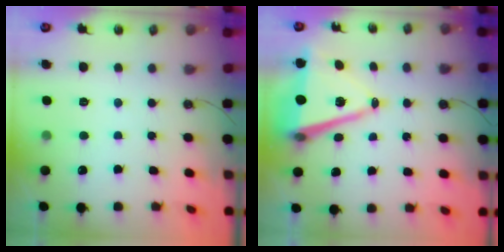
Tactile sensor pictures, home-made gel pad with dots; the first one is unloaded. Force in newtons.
{"total": 12.6, "press": 12.0, "slide": 3.8}